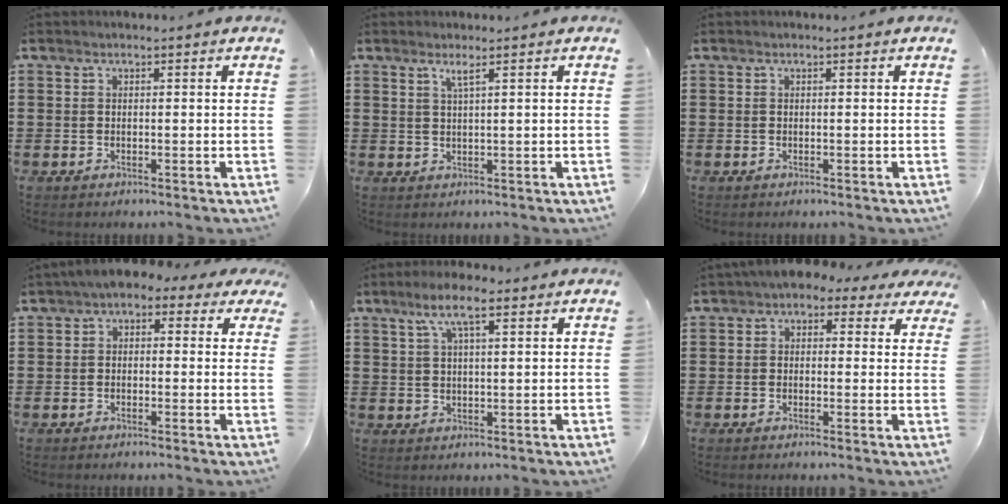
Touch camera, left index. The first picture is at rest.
{"total": 1.9, "force": [1.0, -0.1, 1.6], "torque": [-0.035, -0.003, 0.017]}
{"total": 0.0}
{"total": 2.1, "force": [-0.2, 1.5, 1.4], "torque": [-0.032, 0.009, -0.009]}
{"total": 6.7, "force": [3.9, 1.6, 5.2], "torque": [-0.102, 0.006, 0.066]}
{"total": 2.3, "force": [1.1, 1.7, 1.2], "torque": [-0.032, 0.004, 0.015]}